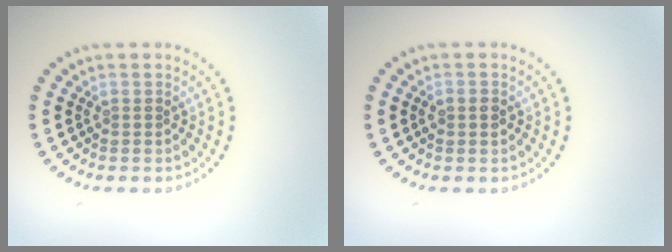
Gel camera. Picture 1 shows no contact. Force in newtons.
{"total": 1.4, "press": 1.4, "slide": 0.1}